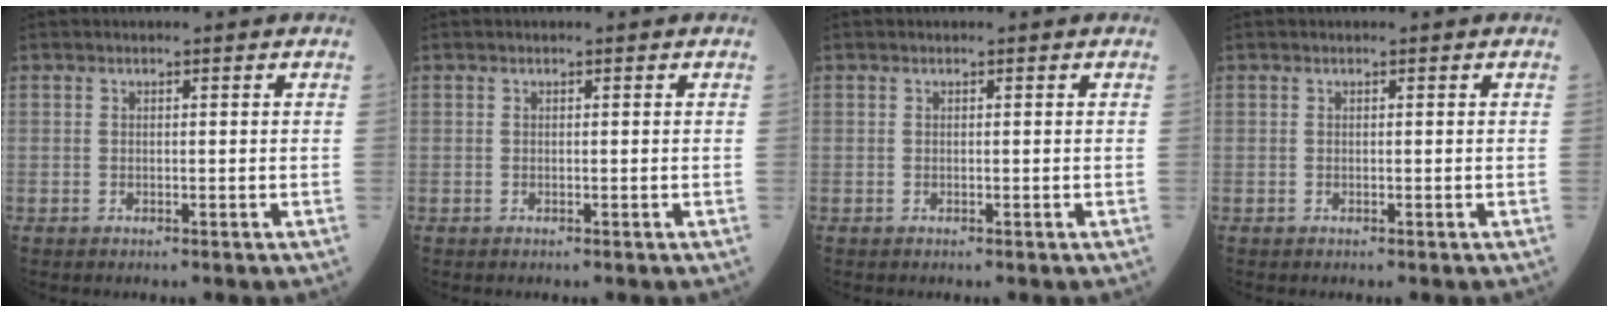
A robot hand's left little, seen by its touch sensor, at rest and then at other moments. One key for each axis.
{"total": 0.0}
{"total": 0.0}
{"total": 0.0}